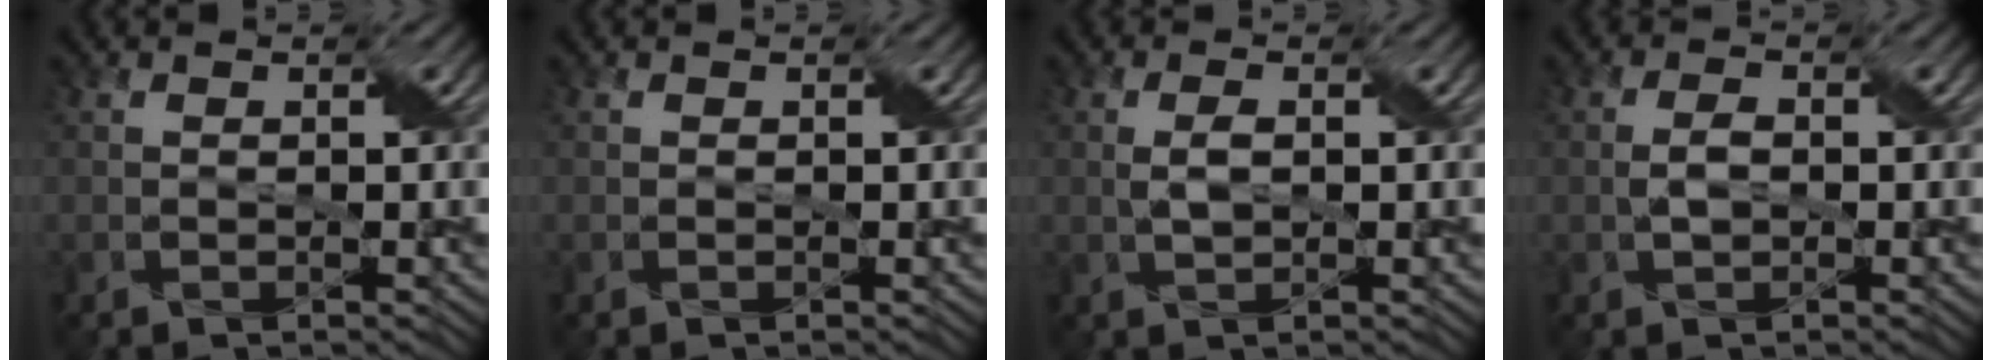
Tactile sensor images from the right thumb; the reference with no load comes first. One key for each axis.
{"total": 0.0}
{"total": 2.1, "fx": 0.2, "fy": 0.9, "fz": 1.9, "tx": -0.046, "ty": 0.004, "tz": 0.004}
{"total": 2.2, "fx": -0.2, "fy": 1.2, "fz": 1.8, "tx": -0.040, "ty": 0.003, "tz": -0.004}